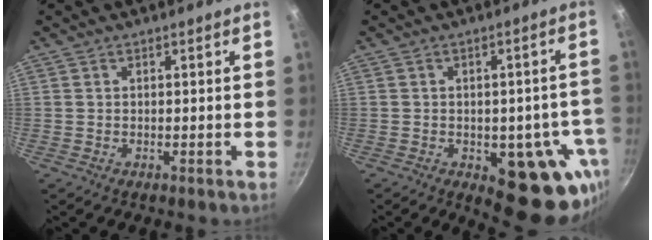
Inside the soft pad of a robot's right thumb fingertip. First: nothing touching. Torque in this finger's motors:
{"motor_torque": [1.71, 1.86, 0.04, -0.06, 0.20]}